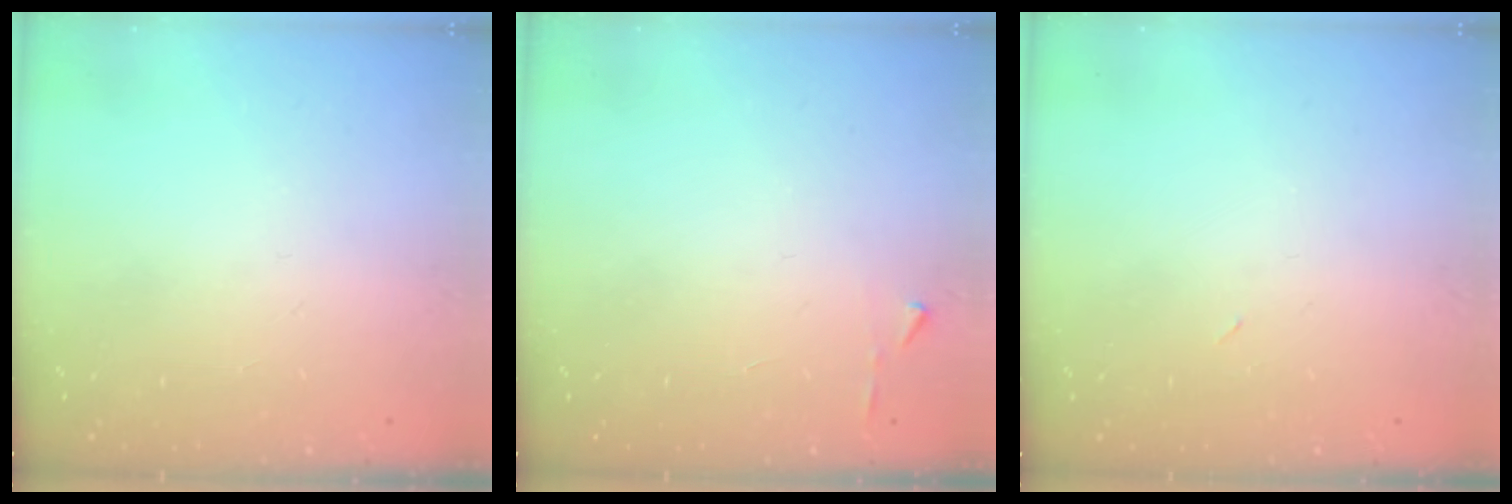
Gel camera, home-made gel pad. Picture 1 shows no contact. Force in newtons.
{"total": 3.2, "press": 3.2, "slide": 0.4}
{"total": 2.9, "press": 2.9, "slide": 0.7}